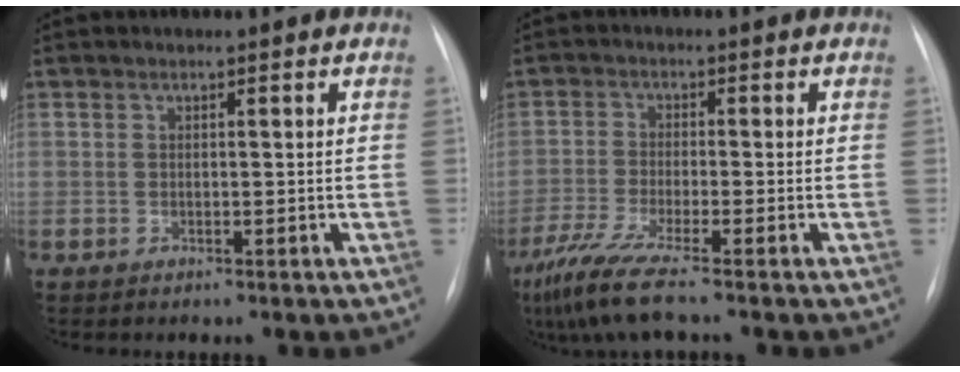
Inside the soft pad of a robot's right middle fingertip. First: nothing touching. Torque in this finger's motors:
{"motor_torque": [1.21, -0.93, 0.42, 0.16]}